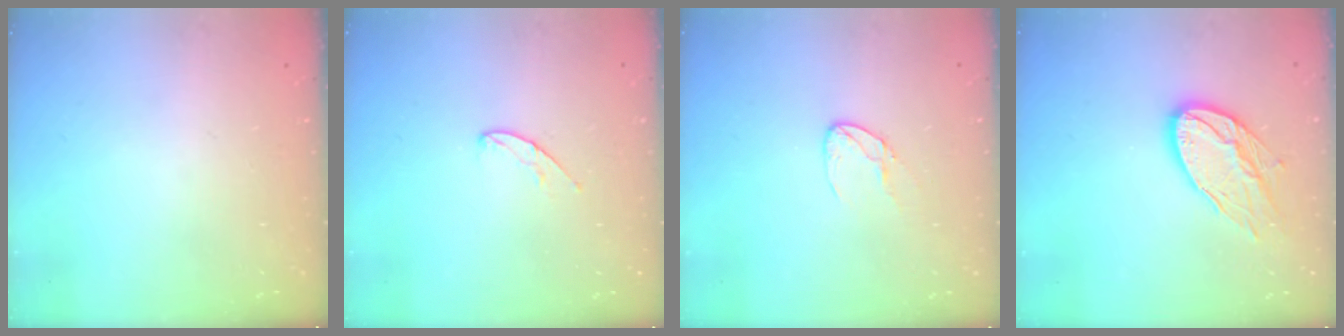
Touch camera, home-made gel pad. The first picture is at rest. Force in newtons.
{"total": 5.2, "press": 5.1, "slide": 0.5}
{"total": 4.0, "press": 4.0, "slide": 0.2}
{"total": 13.5, "press": 13.5, "slide": 1.0}